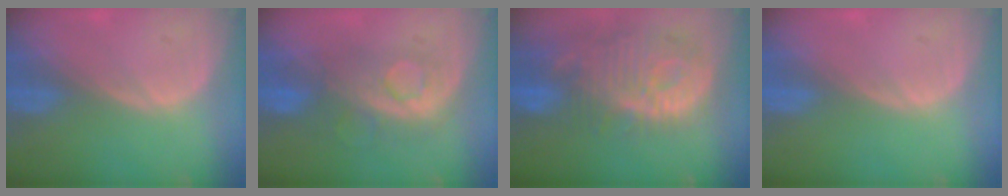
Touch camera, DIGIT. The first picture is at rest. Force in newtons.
{"total": 7.7, "press": 7.6, "slide": 1.5}
{"total": 13.1, "press": 11.5, "slide": 6.4}
{"total": 0.0}